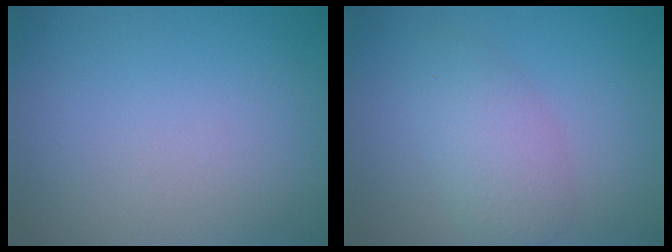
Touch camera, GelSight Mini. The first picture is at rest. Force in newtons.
{"total": 3.5, "press": 3.5, "slide": 0.1}